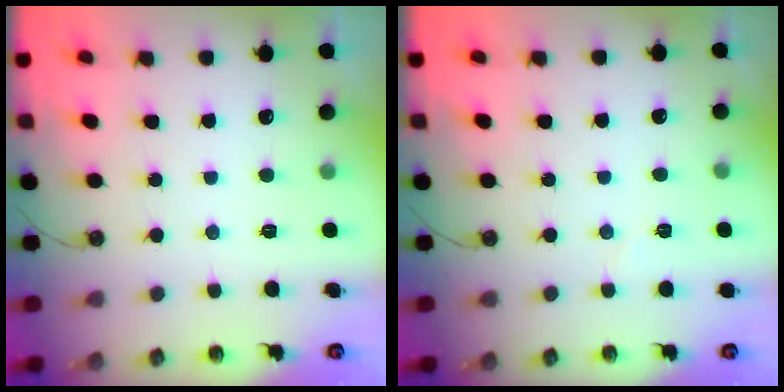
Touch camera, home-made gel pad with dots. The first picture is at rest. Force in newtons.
{"total": 3.0, "press": 2.6, "slide": 1.4}